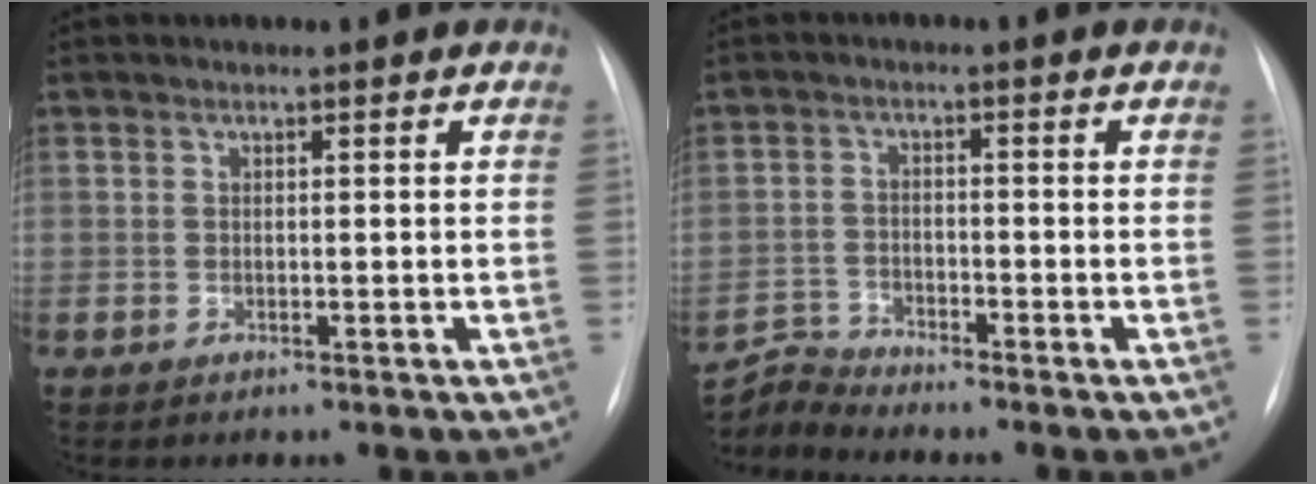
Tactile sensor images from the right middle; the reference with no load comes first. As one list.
[{"total": 4.2, "force": [-3.9, -1.0, -1.3], "torque": [0.022, -0.009, -0.074]}]